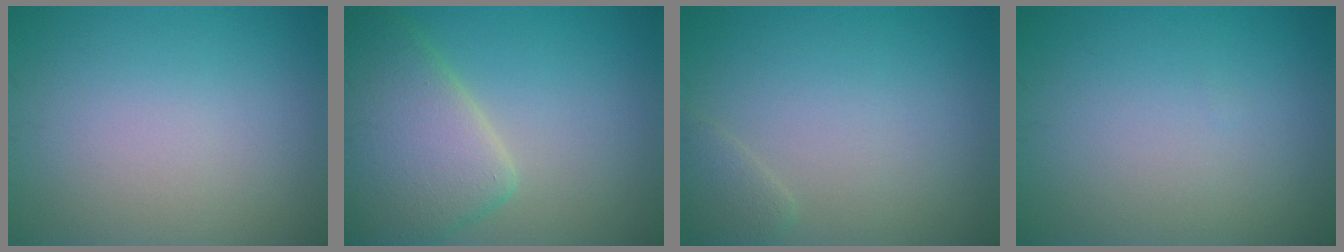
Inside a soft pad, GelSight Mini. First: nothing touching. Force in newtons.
{"total": 7.4, "press": 7.4, "slide": 0.4}
{"total": 1.3, "press": 1.3, "slide": 0.2}
{"total": 0.0}